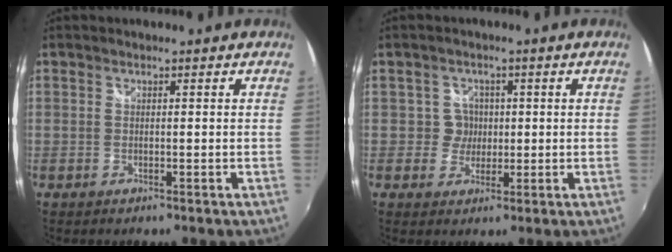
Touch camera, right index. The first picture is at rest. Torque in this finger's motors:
{"motor_torque": [0.07, 0.04, 0.06, 0.01]}